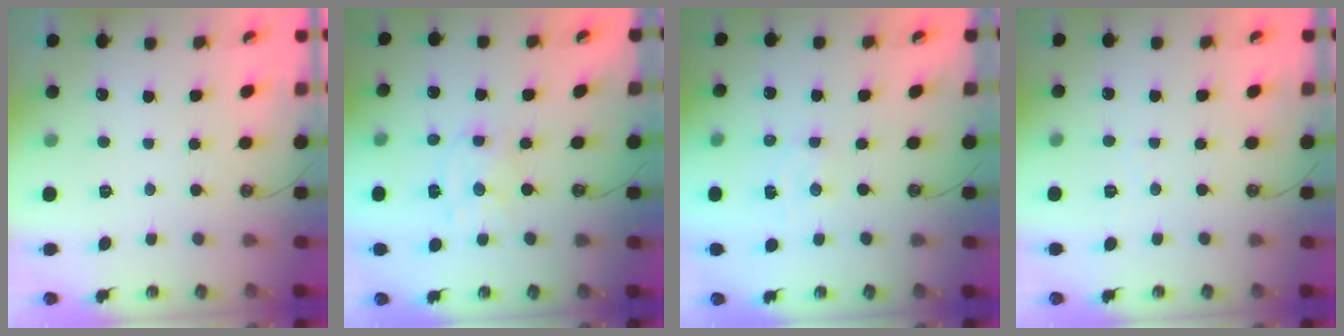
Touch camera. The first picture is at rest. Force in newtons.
{"total": 5.7, "press": 5.7, "slide": 0.4}
{"total": 1.7, "press": 1.6, "slide": 0.3}
{"total": 3.5, "press": 3.4, "slide": 0.5}